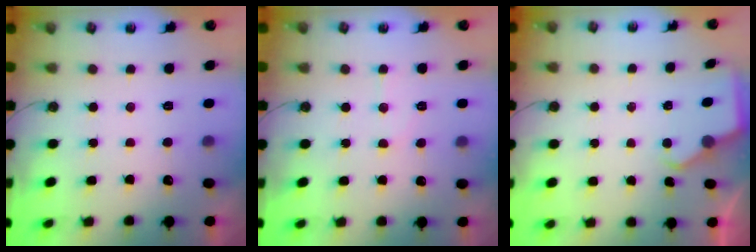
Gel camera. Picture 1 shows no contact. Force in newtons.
{"total": 7.1, "press": 7.0, "slide": 0.6}
{"total": 3.0, "press": 2.9, "slide": 0.5}